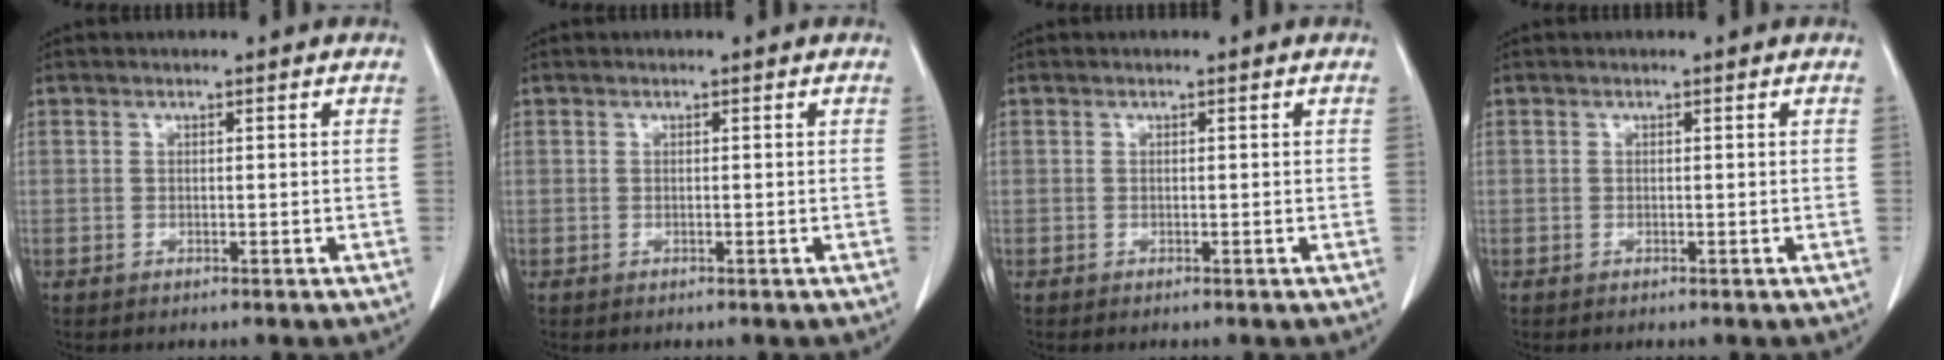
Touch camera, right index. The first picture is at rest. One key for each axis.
{"total": 0.0}
{"total": 0.0}
{"total": 0.0}